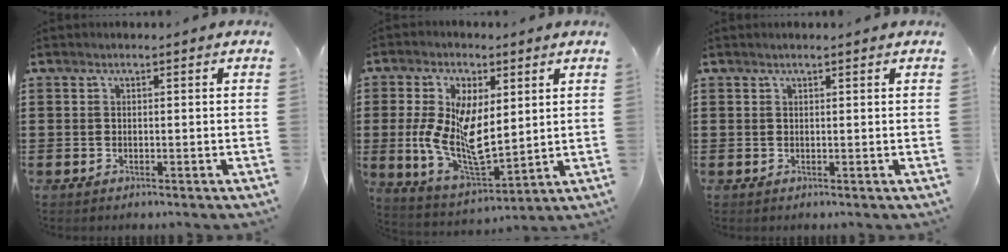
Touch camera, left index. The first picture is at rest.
{"total": 11.2, "force": [1.4, 5.5, 9.6], "torque": [-0.221, -0.014, 0.026]}
{"total": 0.8, "force": [0.5, 0.0, 0.5], "torque": [-0.011, 0.000, 0.010]}